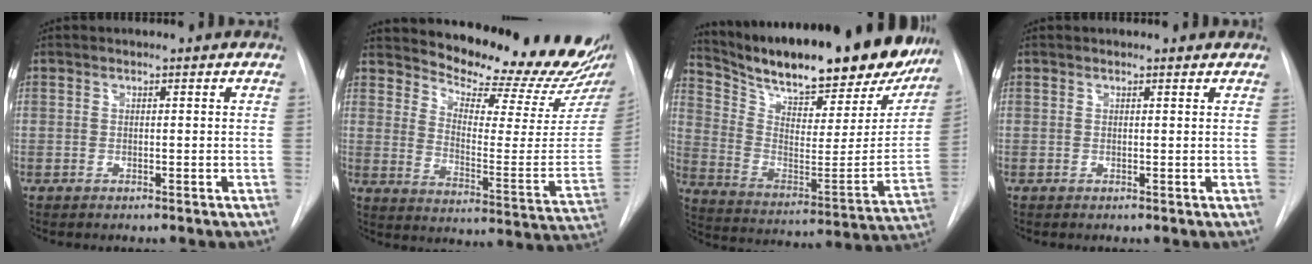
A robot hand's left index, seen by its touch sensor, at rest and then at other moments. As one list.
[{"total": 19.6, "force": [18.6, 1.6, 6.0], "torque": [-0.092, -0.115, 0.233]}, {"total": 31.6, "force": [26.1, 8.3, 15.7], "torque": [-0.263, -0.052, 0.359]}, {"total": 1.2, "force": [1.1, 0.5, 0.3], "torque": [-0.011, 0.007, 0.006]}]